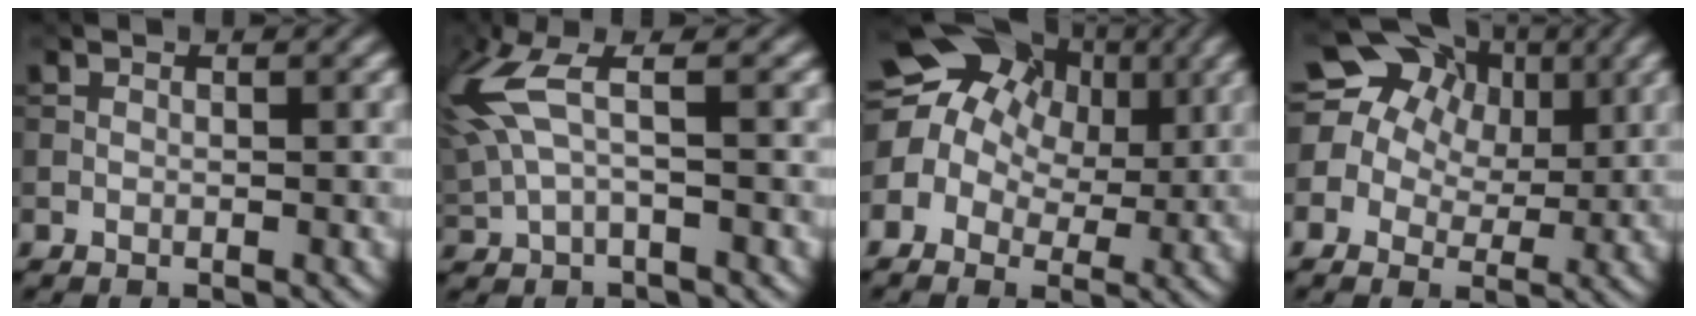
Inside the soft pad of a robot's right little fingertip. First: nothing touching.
{"total": 5.5, "force": [1.4, 1.7, 5.1], "torque": [-0.144, 0.007, 0.027]}
{"total": 14.2, "force": [3.9, 11.7, 7.1], "torque": [-0.148, 0.046, 0.038]}
{"total": 14.6, "force": [5.6, 11.7, 6.7], "torque": [-0.149, 0.044, 0.084]}